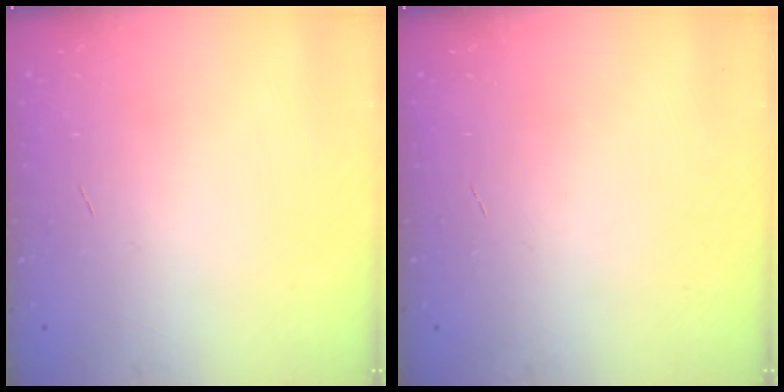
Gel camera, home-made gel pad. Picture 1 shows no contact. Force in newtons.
{"total": 0.0}